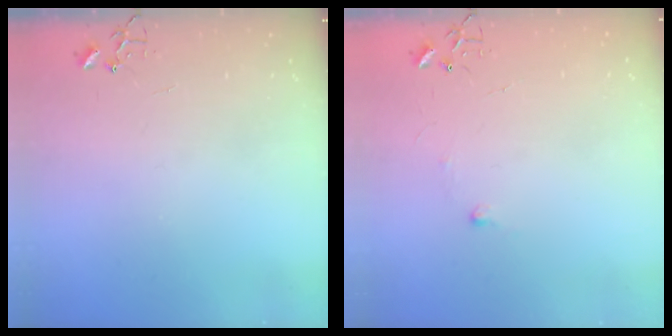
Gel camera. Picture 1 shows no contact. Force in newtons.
{"total": 4.2, "press": 4.1, "slide": 0.6}